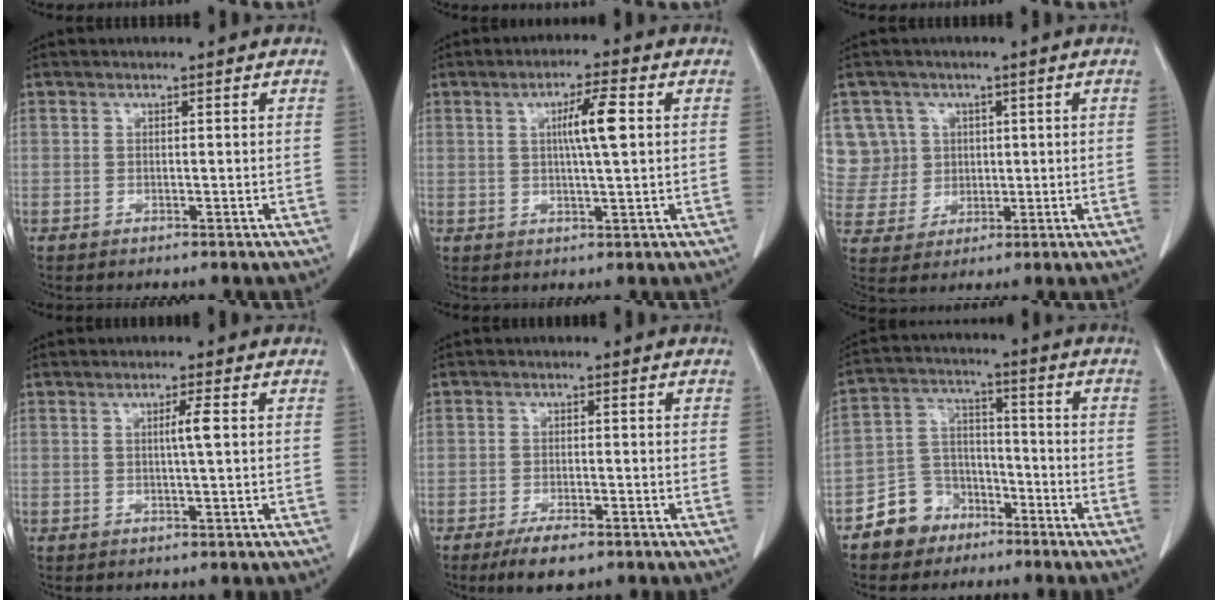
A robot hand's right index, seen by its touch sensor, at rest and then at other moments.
{"total": 6.0, "force": [1.2, 0.1, 5.9], "torque": [-0.101, 0.001, 0.019]}
{"total": 8.9, "force": [2.9, 8.4, 0.4], "torque": [-0.013, 0.035, 0.074]}
{"total": 2.3, "force": [0.3, -0.4, 2.2], "torque": [-0.040, -0.001, 0.004]}
{"total": 4.5, "force": [-3.1, 1.4, 3.0], "torque": [-0.054, -0.005, -0.047]}
{"total": 8.3, "force": [-5.4, 6.1, 1.6], "torque": [-0.032, 0.020, -0.094]}